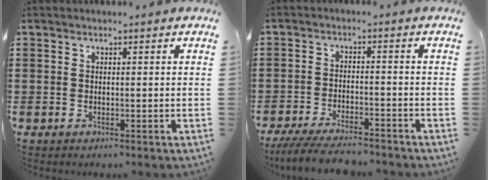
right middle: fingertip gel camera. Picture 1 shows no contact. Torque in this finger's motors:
{"motor_torque": [0.65, -0.34, 0.27, 0.10]}